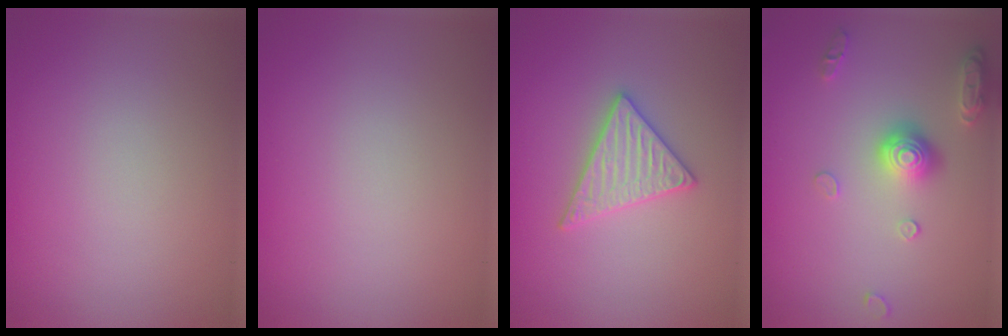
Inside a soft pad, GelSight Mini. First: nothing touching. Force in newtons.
{"total": 0.0}
{"total": 2.9, "press": 2.8, "slide": 0.5}
{"total": 3.0, "press": 2.9, "slide": 0.7}